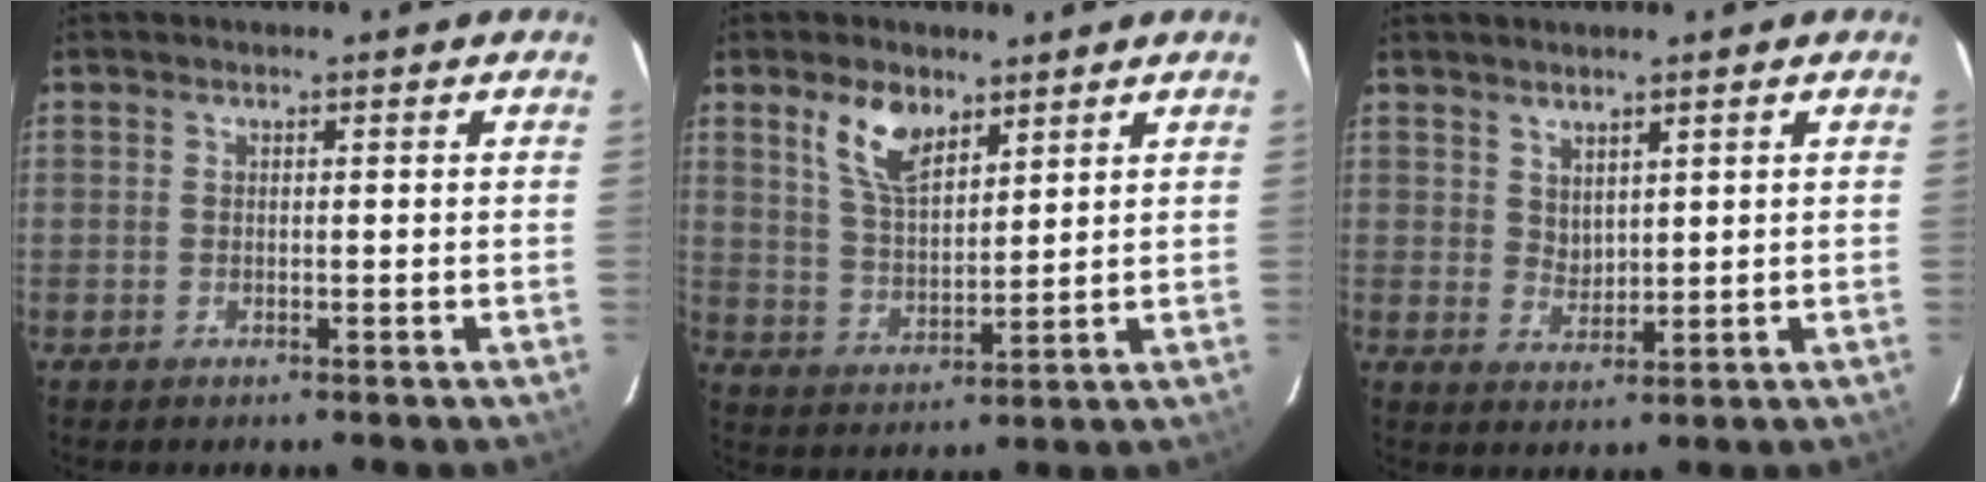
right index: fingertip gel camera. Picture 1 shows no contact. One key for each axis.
{"total": 8.6, "fx": 5.3, "fy": 4.1, "fz": 5.3, "tx": -0.099, "ty": 0.007, "tz": 0.108}
{"total": 3.3, "fx": 2.6, "fy": 1.7, "fz": 1.0, "tx": -0.013, "ty": 0.002, "tz": 0.053}